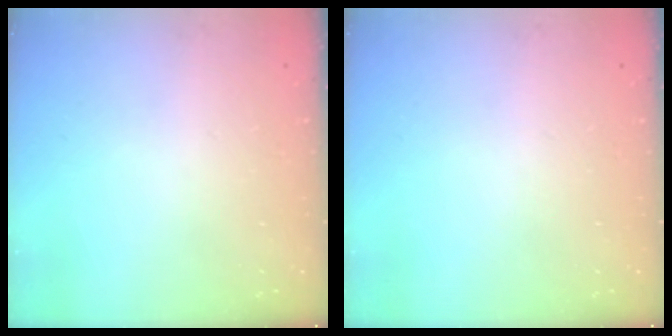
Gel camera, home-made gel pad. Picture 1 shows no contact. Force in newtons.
{"total": 0.0}